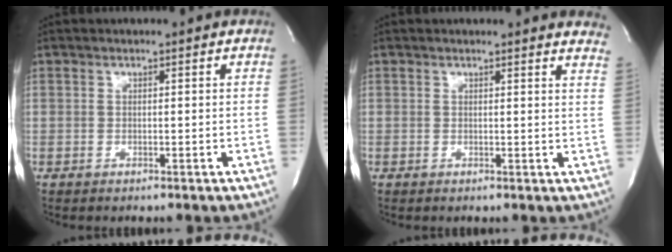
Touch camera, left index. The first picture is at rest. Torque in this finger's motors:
{"motor_torque": [0.56, -0.80, 0.10, -0.03]}